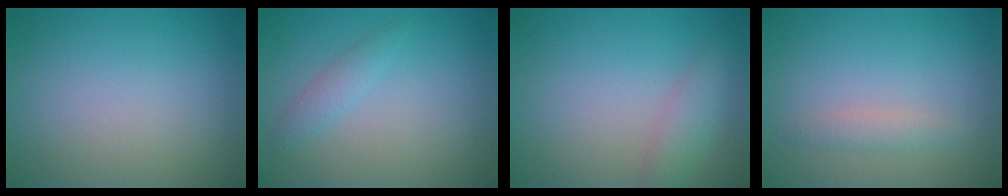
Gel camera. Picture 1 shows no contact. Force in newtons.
{"total": 1.5, "press": 1.5, "slide": 0.1}
{"total": 2.5, "press": 2.5, "slide": 0.1}
{"total": 1.3, "press": 1.3, "slide": 0.0}